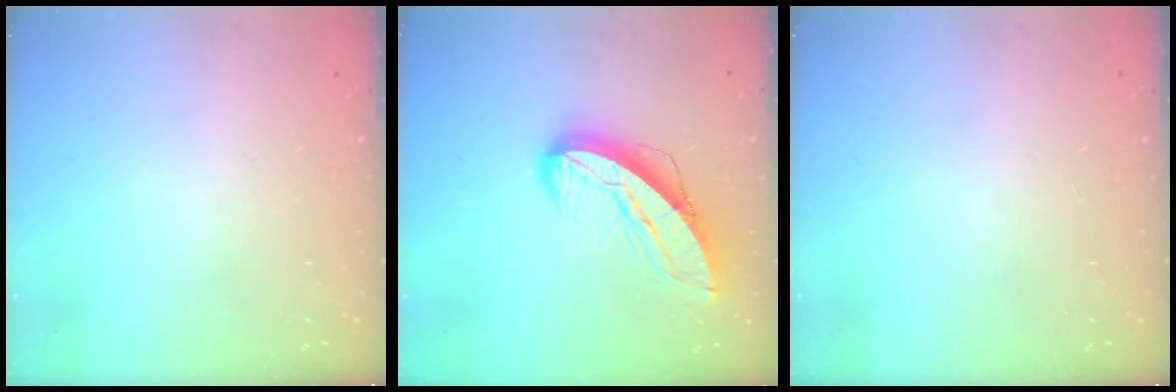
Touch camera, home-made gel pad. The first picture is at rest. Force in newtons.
{"total": 11.8, "press": 11.7, "slide": 1.1}
{"total": 0.0}